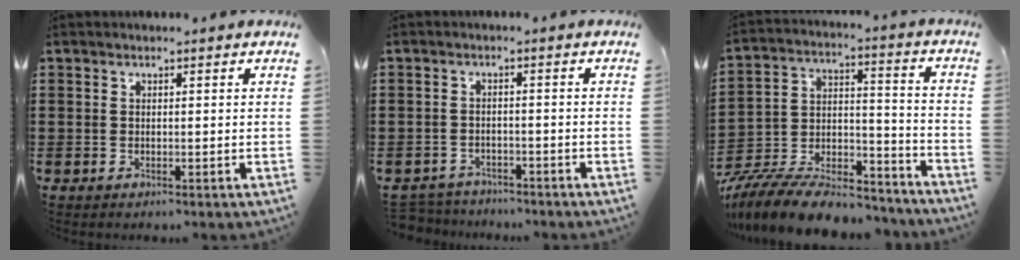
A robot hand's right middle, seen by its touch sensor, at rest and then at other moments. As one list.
[{"total": 2.8, "force": [-2.8, 0.6, -0.2], "torque": [-0.004, 0.000, -0.061]}, {"total": 11.0, "force": [-10.2, 2.2, 3.4], "torque": [-0.063, 0.023, -0.204]}]